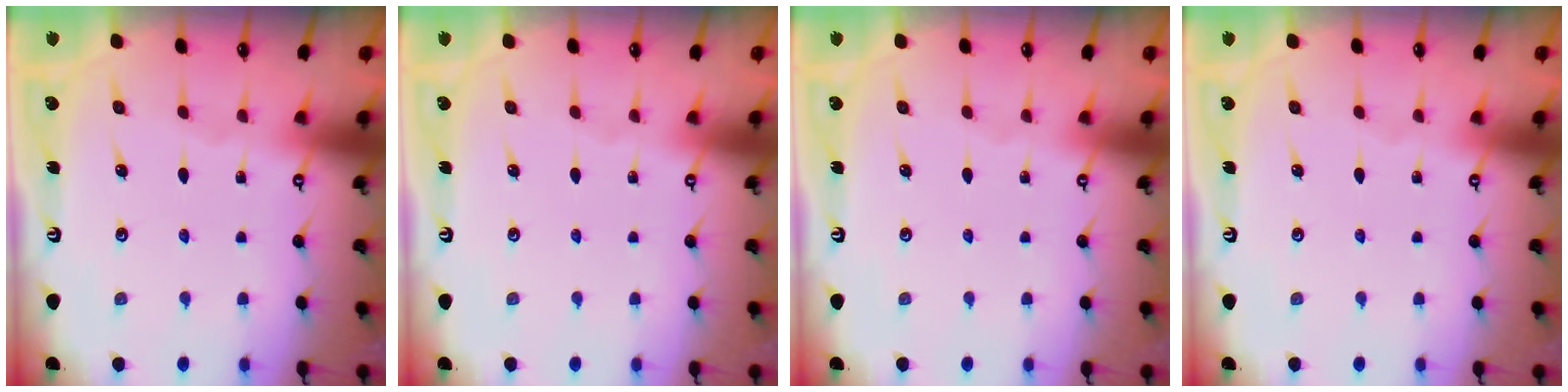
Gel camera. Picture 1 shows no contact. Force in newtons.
{"total": 0.0}
{"total": 0.0}
{"total": 0.0}